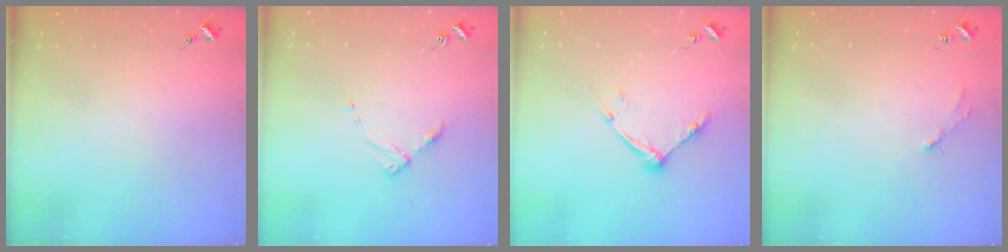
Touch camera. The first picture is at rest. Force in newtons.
{"total": 4.5, "press": 4.4, "slide": 0.6}
{"total": 9.3, "press": 9.3, "slide": 0.4}
{"total": 2.9, "press": 2.9, "slide": 0.4}